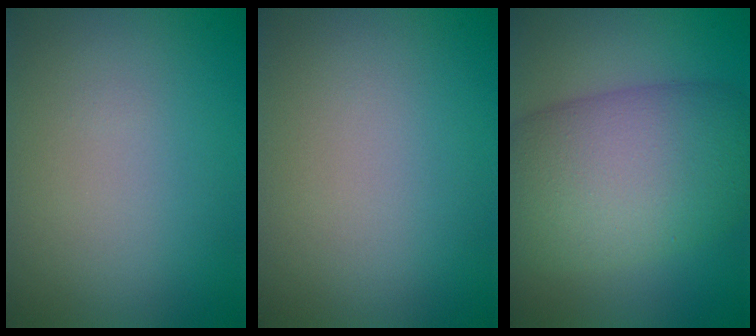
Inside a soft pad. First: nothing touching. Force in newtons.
{"total": 0.0}
{"total": 11.2, "press": 11.2, "slide": 0.4}